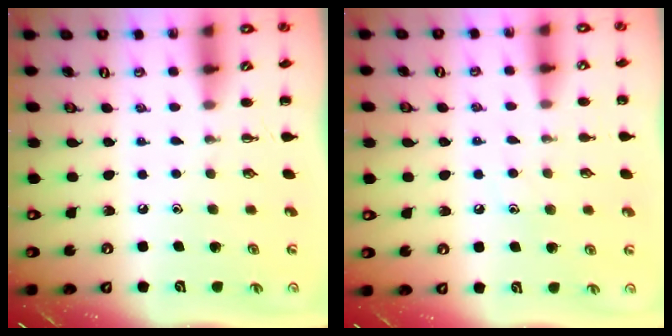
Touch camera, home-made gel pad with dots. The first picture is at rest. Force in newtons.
{"total": 6.8, "press": 6.6, "slide": 1.4}